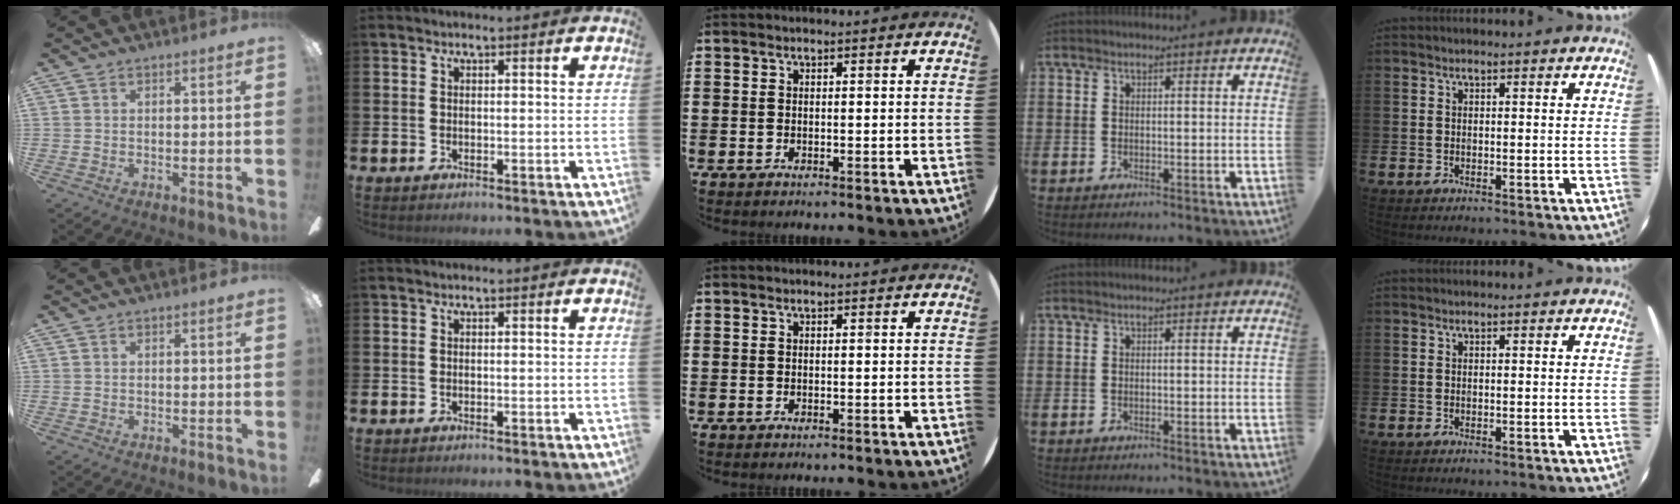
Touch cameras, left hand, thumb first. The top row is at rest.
{}